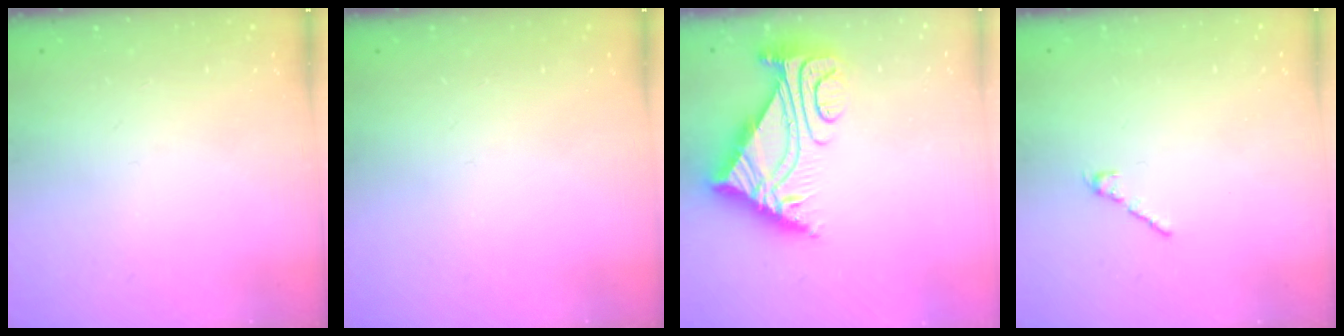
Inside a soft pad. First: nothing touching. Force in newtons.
{"total": 0.0}
{"total": 8.2, "press": 8.2, "slide": 0.8}
{"total": 2.5, "press": 2.4, "slide": 0.7}